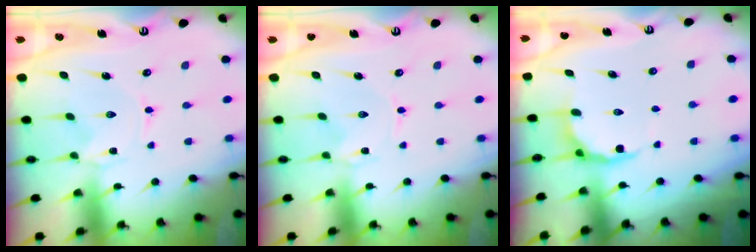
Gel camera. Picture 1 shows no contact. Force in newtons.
{"total": 0.6, "press": 0.6, "slide": 0.1}
{"total": 6.1, "press": 5.8, "slide": 2.0}